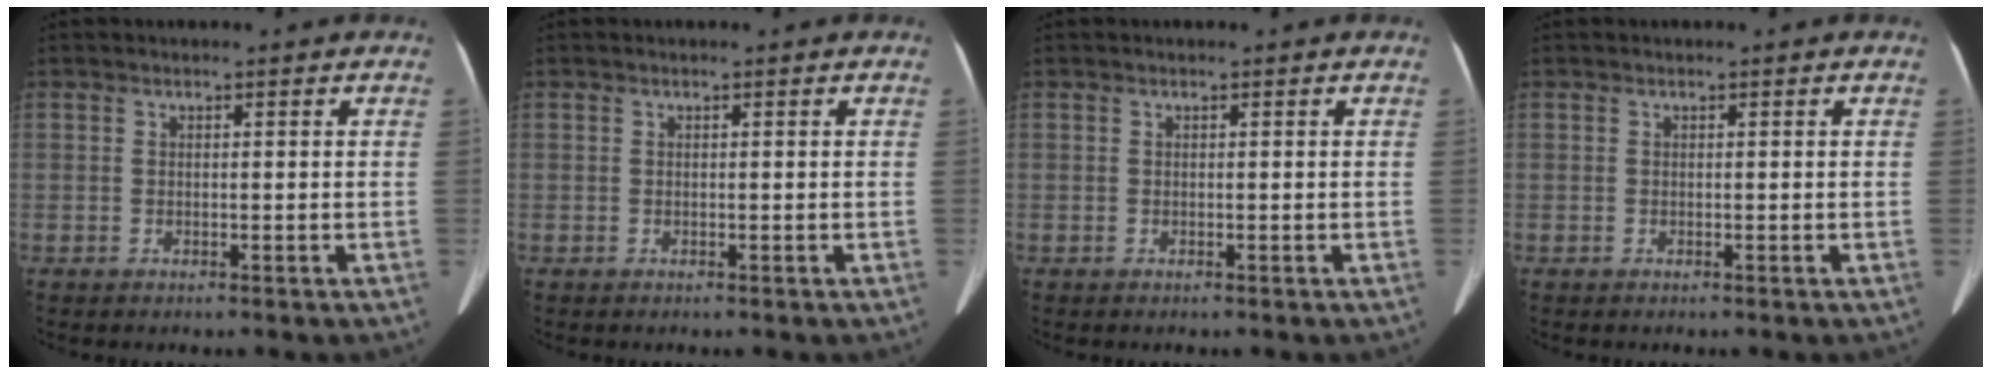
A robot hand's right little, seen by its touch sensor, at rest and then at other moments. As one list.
[{"total": 0.0}, {"total": 0.0}, {"total": 0.0}]